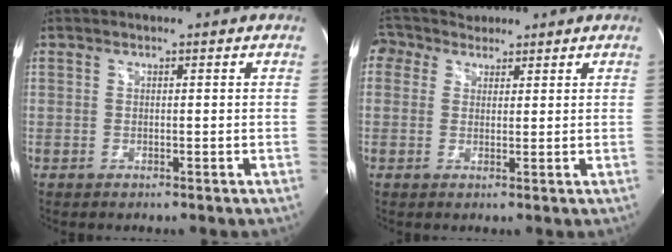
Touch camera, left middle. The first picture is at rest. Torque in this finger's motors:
{"motor_torque": [-0.14, 0.17, -0.12, -0.01]}